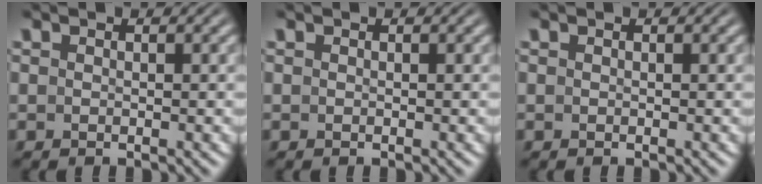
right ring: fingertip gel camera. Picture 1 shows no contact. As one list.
[{"total": 0.0}, {"total": 0.0}]